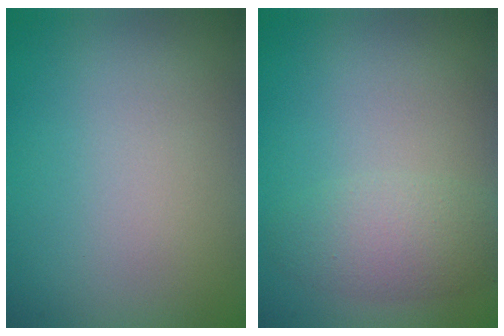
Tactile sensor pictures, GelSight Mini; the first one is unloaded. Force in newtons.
{"total": 2.7, "press": 2.7, "slide": 0.1}